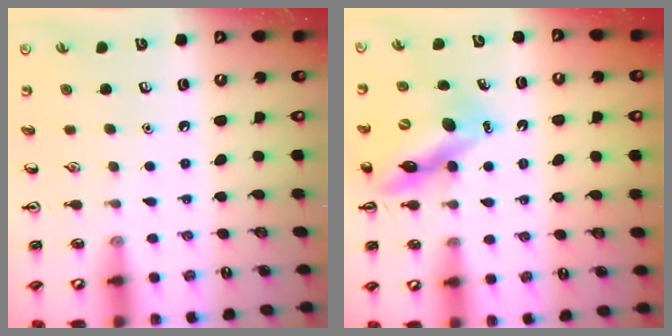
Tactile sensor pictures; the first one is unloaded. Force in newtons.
{"total": 11.4, "press": 10.9, "slide": 3.3}